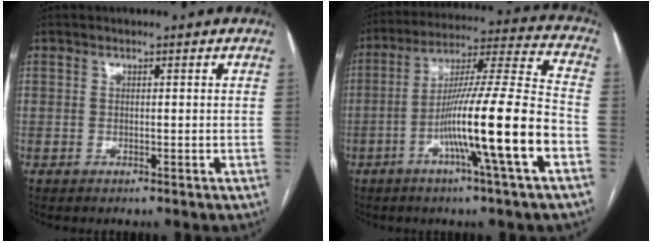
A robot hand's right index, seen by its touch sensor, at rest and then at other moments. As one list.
[{"total": 17.5, "force": [-6.2, -1.1, 16.4], "torque": [-0.281, -0.001, -0.110]}]